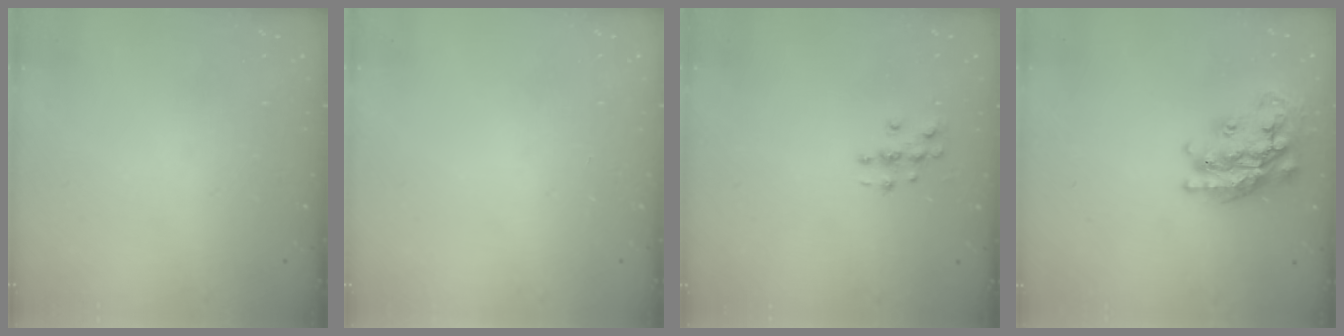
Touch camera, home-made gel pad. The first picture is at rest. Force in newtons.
{"total": 0.0}
{"total": 3.1, "press": 3.1, "slide": 0.2}
{"total": 22.6, "press": 22.5, "slide": 1.7}